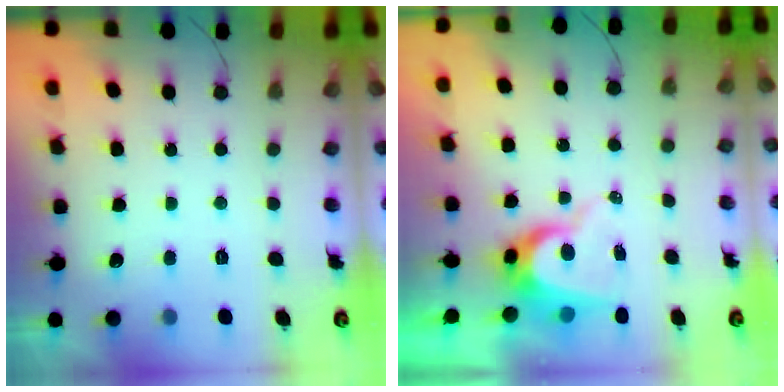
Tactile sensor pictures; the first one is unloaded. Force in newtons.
{"total": 9.7, "press": 9.7, "slide": 1.0}